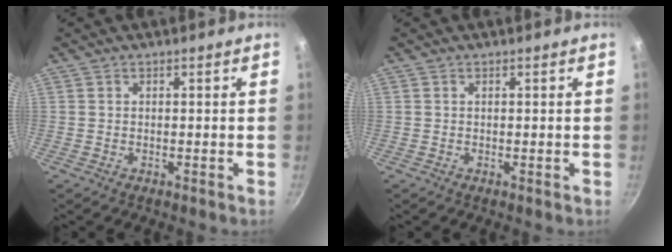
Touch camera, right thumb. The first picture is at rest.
{"total": 0.0}